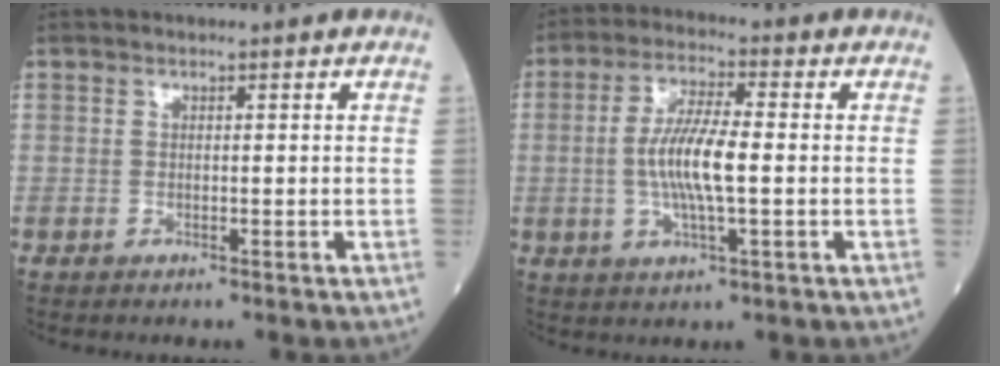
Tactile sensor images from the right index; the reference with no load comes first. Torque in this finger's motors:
{"motor_torque": [0.83, 0.06, 0.51, 0.17]}